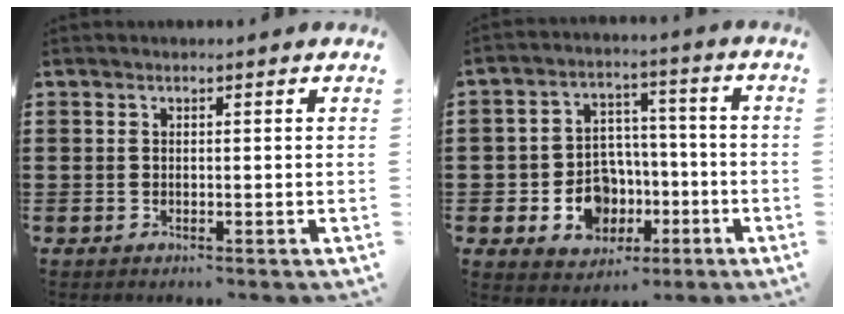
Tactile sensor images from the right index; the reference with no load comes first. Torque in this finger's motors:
{"motor_torque": [1.65, 0.49, 0.37, 0.04]}